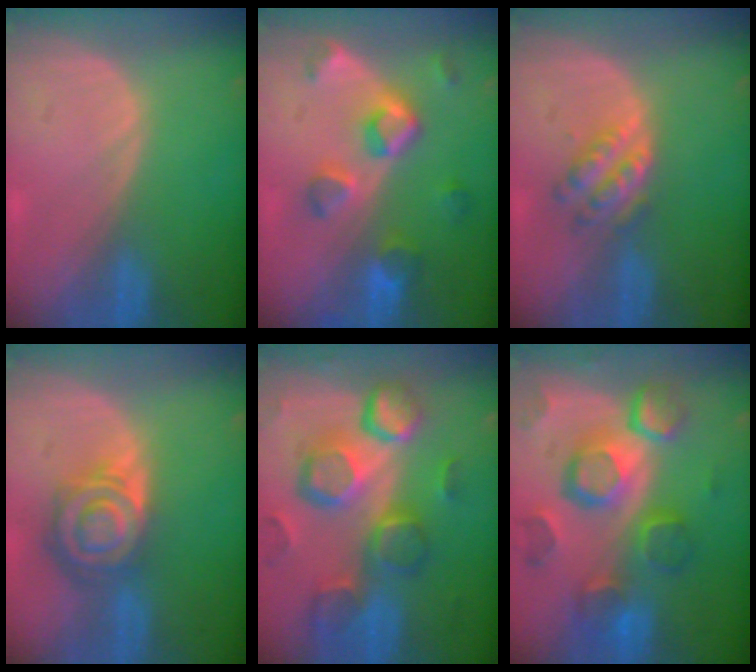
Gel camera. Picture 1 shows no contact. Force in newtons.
{"total": 7.8, "press": 7.1, "slide": 3.1}
{"total": 4.7, "press": 4.6, "slide": 1.2}
{"total": 8.4, "press": 7.2, "slide": 4.3}
{"total": 12.5, "press": 10.9, "slide": 6.1}
{"total": 12.5, "press": 10.8, "slide": 6.2}